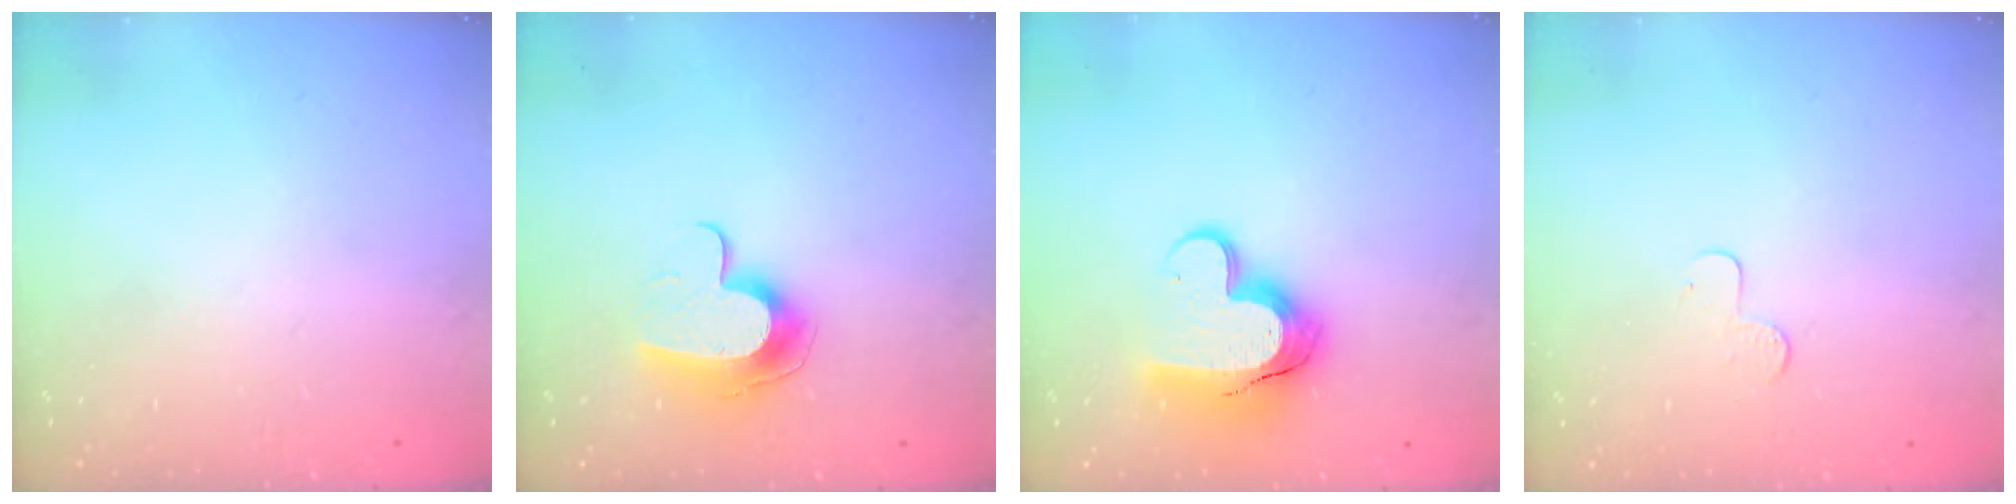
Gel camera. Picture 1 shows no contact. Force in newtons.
{"total": 10.7, "press": 10.7, "slide": 0.5}
{"total": 14.0, "press": 13.9, "slide": 0.7}
{"total": 3.9, "press": 3.9, "slide": 0.4}